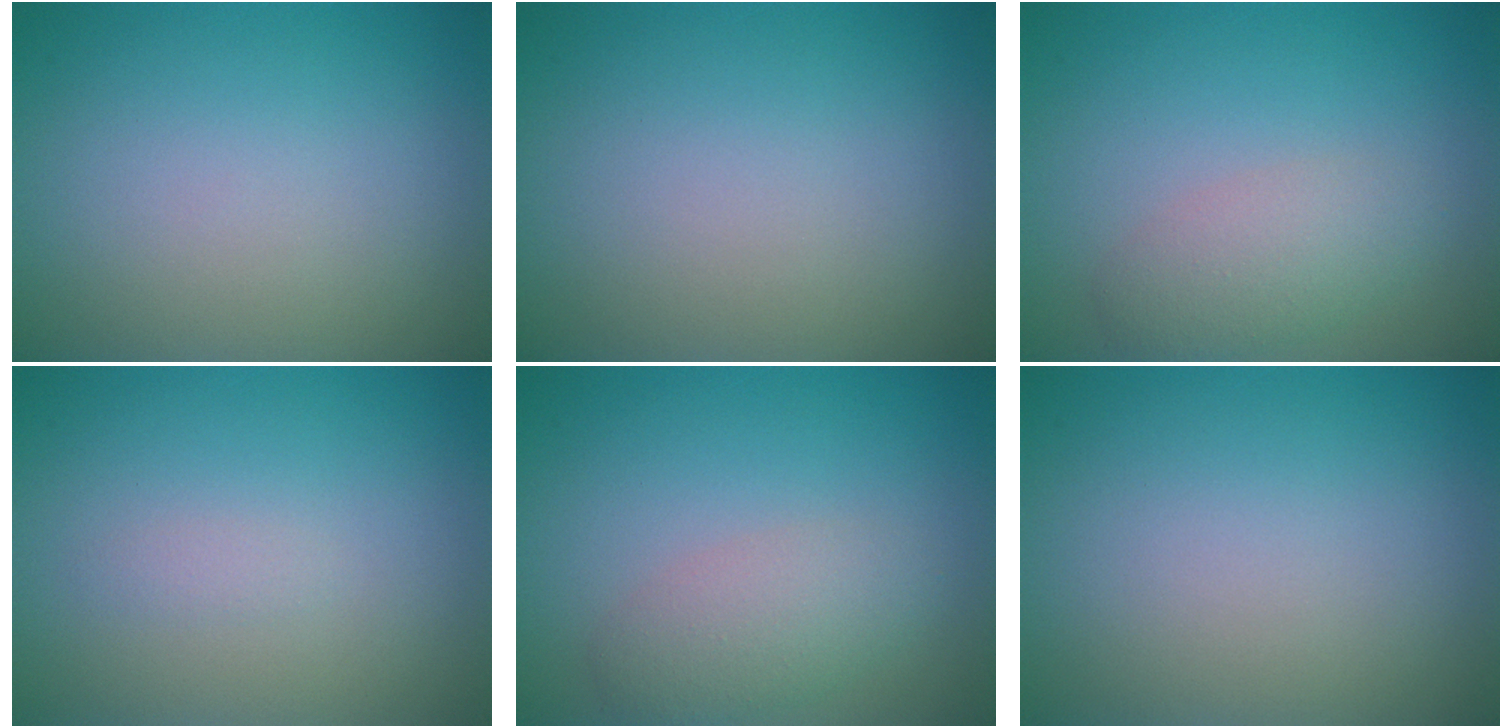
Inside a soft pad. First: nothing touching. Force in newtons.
{"total": 0.0}
{"total": 2.8, "press": 2.8, "slide": 0.1}
{"total": 0.6, "press": 0.6, "slide": 0.0}
{"total": 2.8, "press": 2.8, "slide": 0.1}
{"total": 0.0}